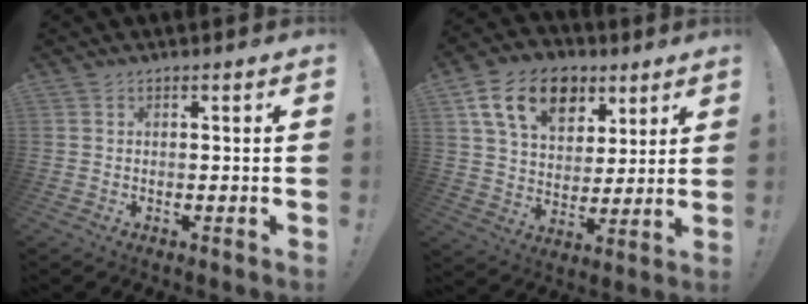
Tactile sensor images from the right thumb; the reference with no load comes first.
{"total": 17.3, "force": [8.5, 11.6, 9.7], "torque": [-0.157, -0.030, 0.156]}